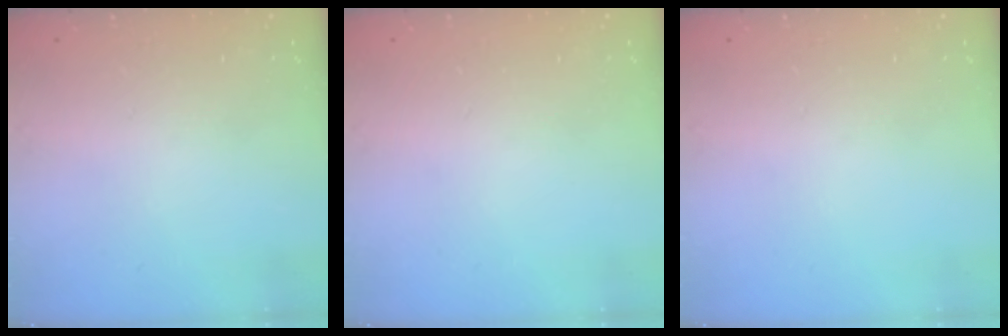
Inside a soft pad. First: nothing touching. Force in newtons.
{"total": 0.0}
{"total": 0.0}